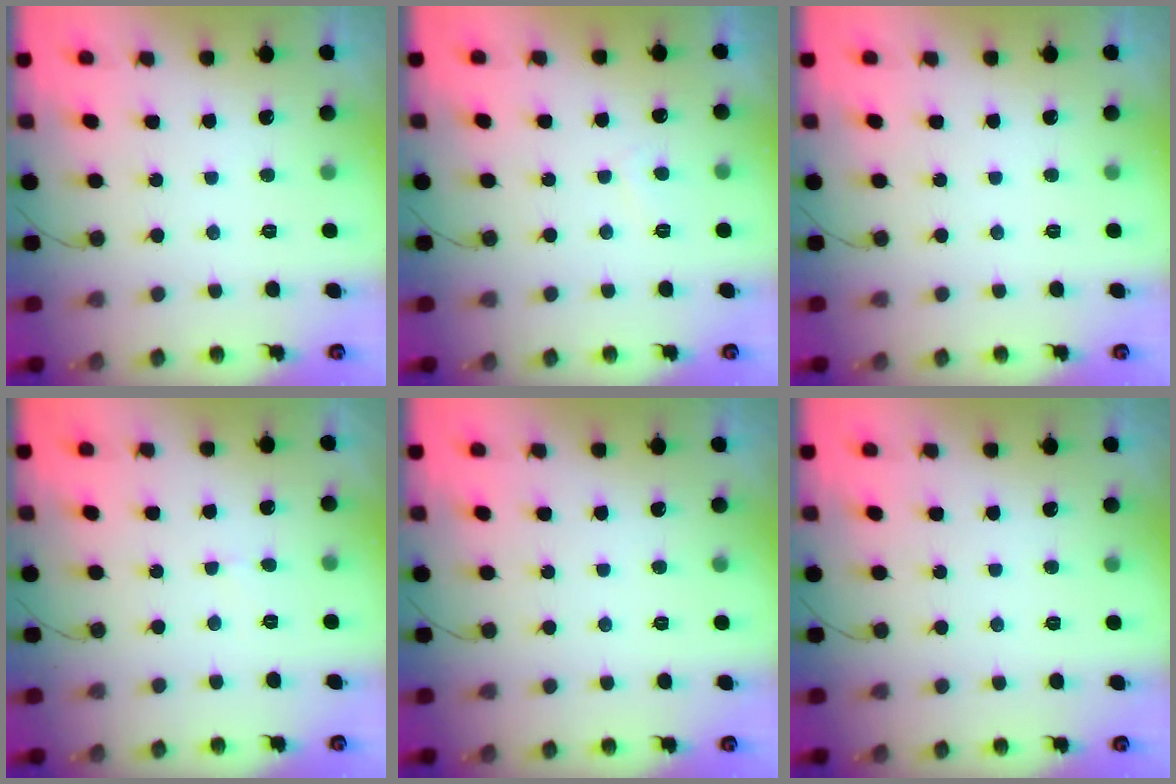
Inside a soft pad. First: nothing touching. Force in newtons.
{"total": 0.8, "press": 0.7, "slide": 0.4}
{"total": 0.0}
{"total": 2.6, "press": 2.6, "slide": 0.2}
{"total": 0.0}
{"total": 0.0}